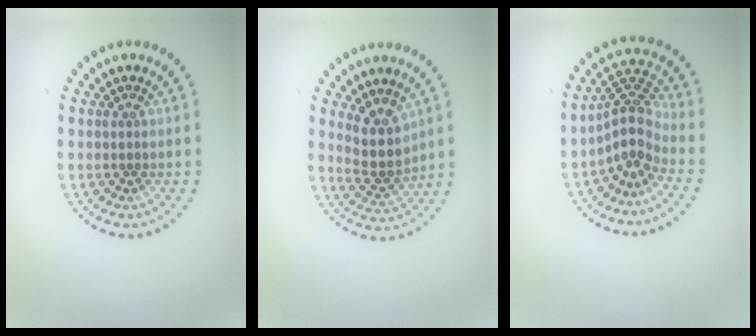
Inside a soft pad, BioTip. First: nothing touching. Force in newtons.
{"total": 3.9, "press": 3.6, "slide": 1.4}
{"total": 3.9, "press": 2.9, "slide": 2.6}